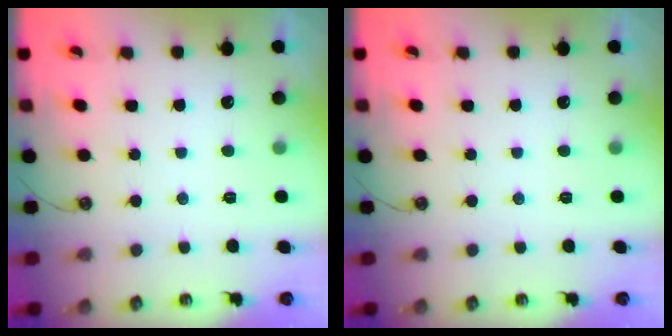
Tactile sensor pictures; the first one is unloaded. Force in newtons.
{"total": 0.0}